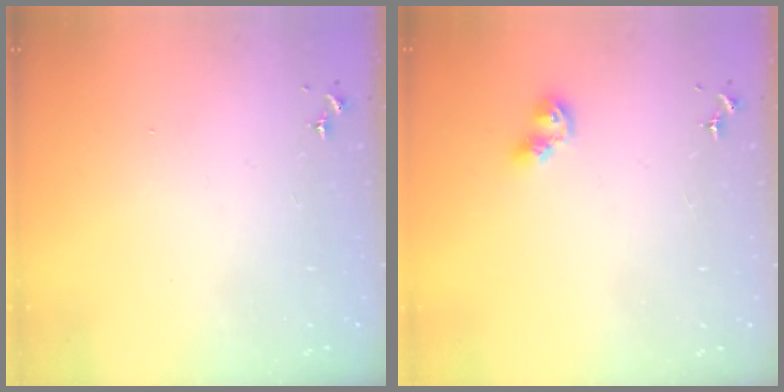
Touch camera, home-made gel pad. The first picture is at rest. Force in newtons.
{"total": 7.9, "press": 7.9, "slide": 0.7}